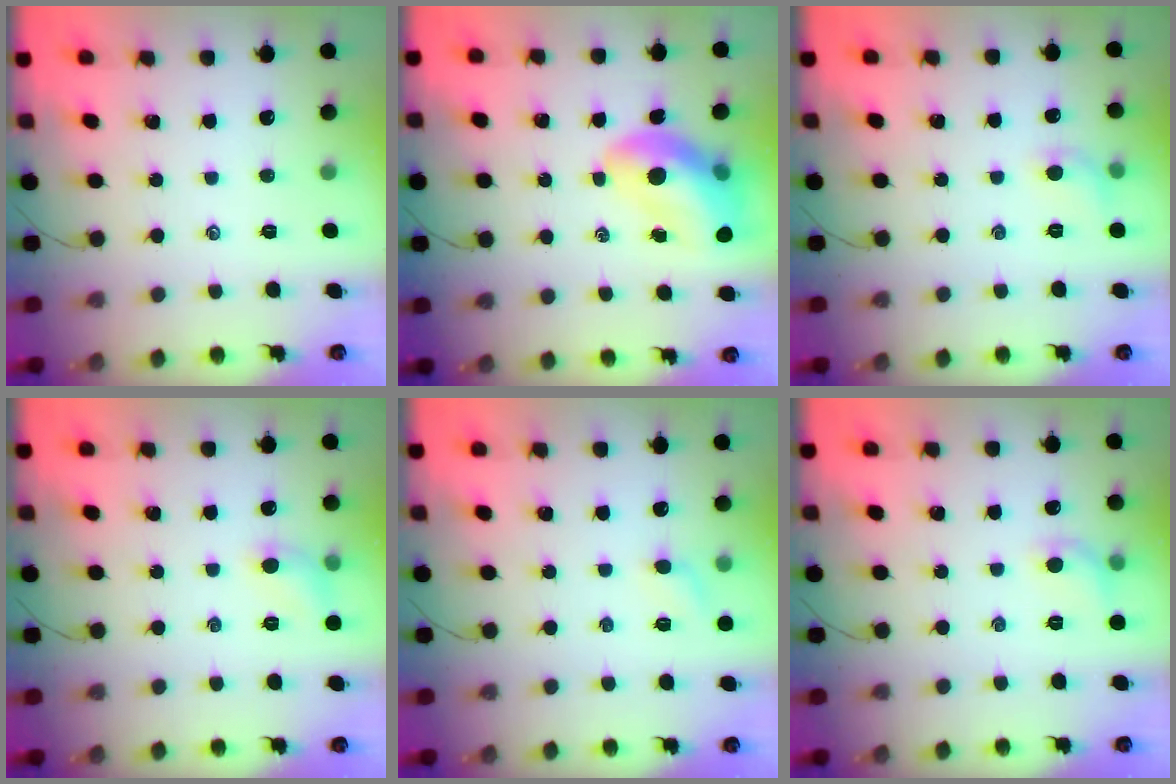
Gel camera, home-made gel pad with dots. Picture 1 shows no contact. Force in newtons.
{"total": 13.6, "press": 13.1, "slide": 3.7}
{"total": 5.6, "press": 5.4, "slide": 1.3}
{"total": 6.5, "press": 6.3, "slide": 1.6}
{"total": 5.3, "press": 5.1, "slide": 1.6}
{"total": 5.9, "press": 5.7, "slide": 1.5}